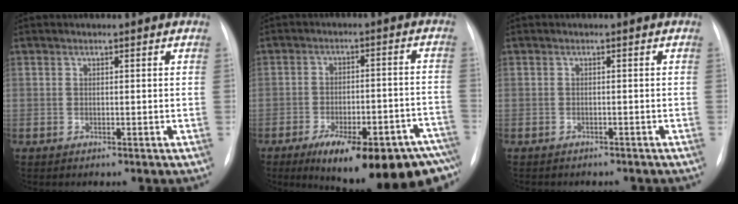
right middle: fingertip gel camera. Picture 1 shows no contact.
{"total": 20.3, "force": [-14.1, 5.4, 13.7], "torque": [-0.126, 0.022, -0.190]}
{"total": 4.0, "force": [-3.6, 1.4, 1.4], "torque": [-0.022, -0.006, -0.037]}